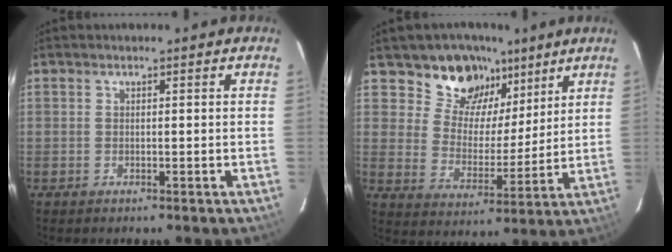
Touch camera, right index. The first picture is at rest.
{"total": 12.9, "force": [8.7, 8.5, 4.2], "torque": [-0.072, -0.004, 0.151]}